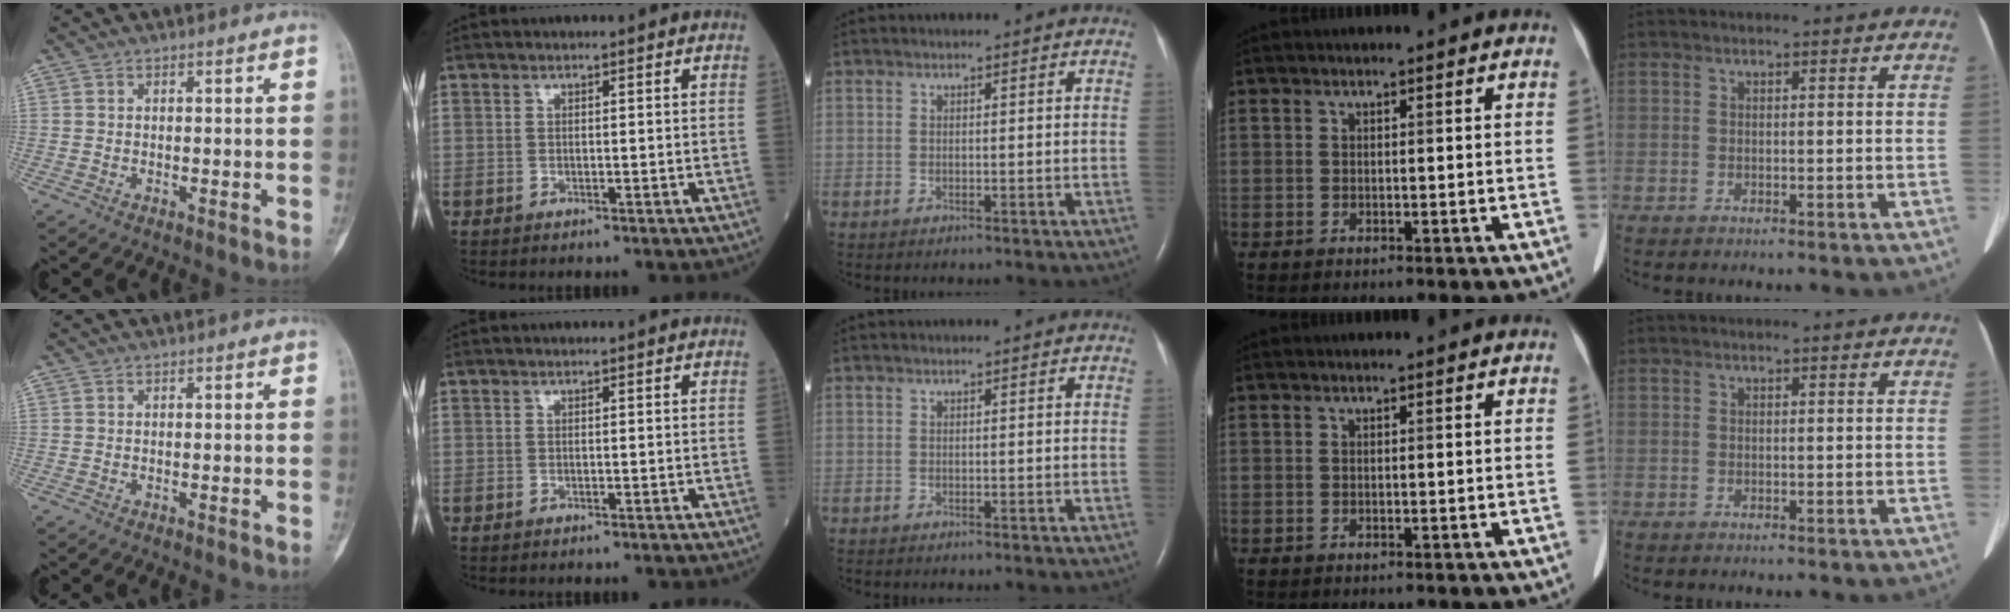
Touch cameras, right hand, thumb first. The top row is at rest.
{}